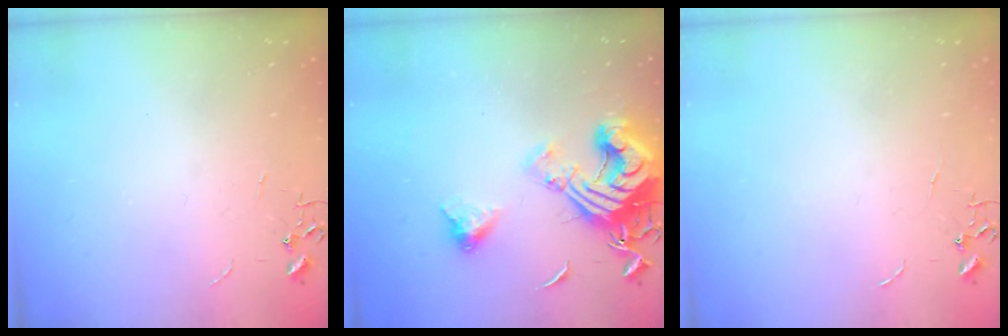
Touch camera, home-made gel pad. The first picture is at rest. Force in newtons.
{"total": 18.5, "press": 18.3, "slide": 2.2}
{"total": 0.0}